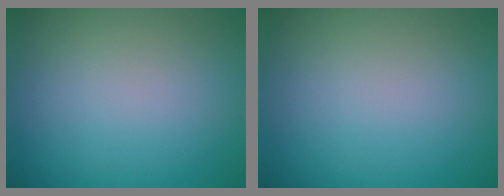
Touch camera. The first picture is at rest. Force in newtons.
{"total": 0.0}